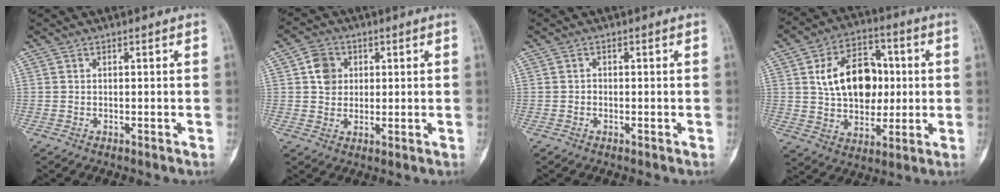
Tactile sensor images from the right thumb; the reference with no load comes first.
{"total": 5.3, "force": [1.2, 4.5, 2.4], "torque": [-0.017, -0.002, 0.017]}
{"total": 0.7, "force": [-0.4, 0.4, 0.3], "torque": [-0.002, 0.003, -0.011]}
{"total": 16.7, "force": [2.2, 11.5, 11.9], "torque": [-0.152, 0.011, 0.038]}